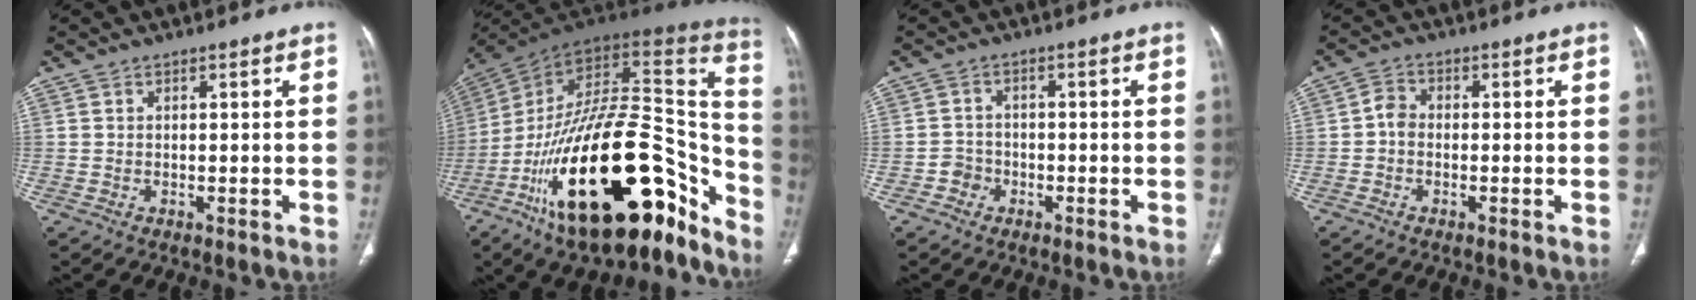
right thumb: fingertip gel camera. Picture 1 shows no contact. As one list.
[{"total": 36.6, "force": [-19.6, 15.6, 26.7], "torque": [-0.343, 0.084, -0.311]}, {"total": 2.9, "force": [-1.4, 2.5, 0.3], "torque": [0.008, 0.016, -0.032]}, {"total": 2.8, "force": [-0.5, 2.2, 1.6], "torque": [-0.023, 0.010, -0.020]}]